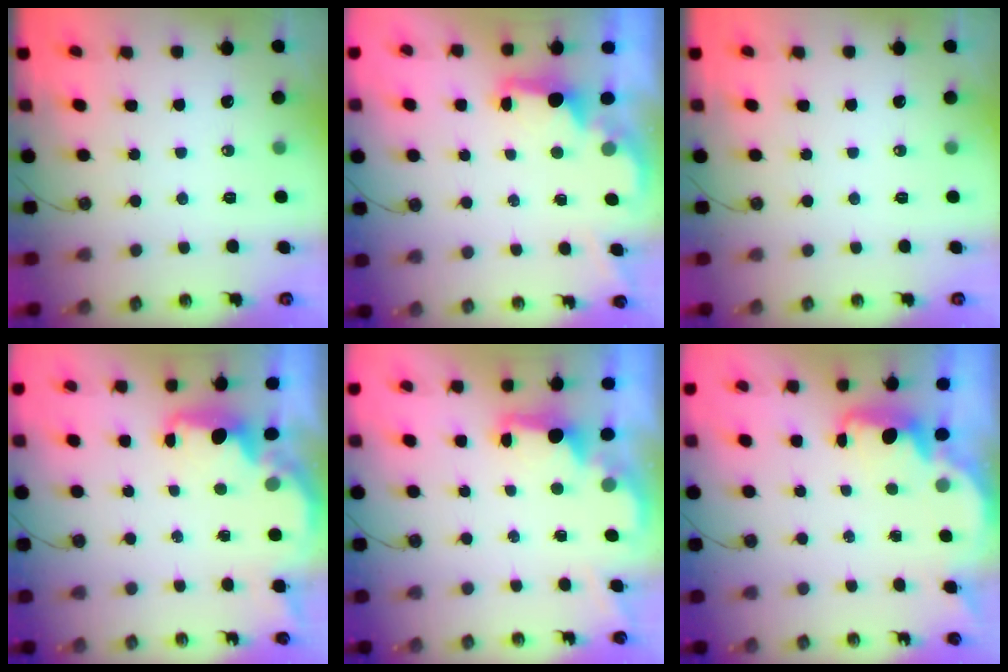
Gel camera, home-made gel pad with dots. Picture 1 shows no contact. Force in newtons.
{"total": 1.9, "press": 1.8, "slide": 0.8}
{"total": 0.0}
{"total": 2.2, "press": 2.0, "slide": 0.7}
{"total": 1.9, "press": 1.7, "slide": 0.7}
{"total": 2.2, "press": 2.1, "slide": 0.6}